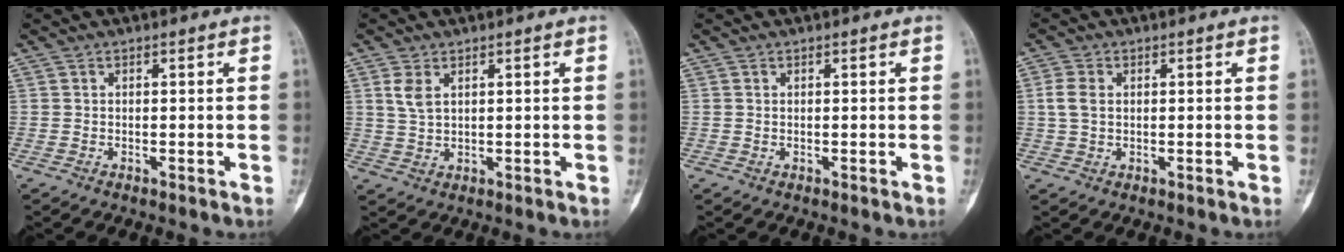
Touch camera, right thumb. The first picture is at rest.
{"total": 3.3, "force": [1.4, 1.8, 2.4], "torque": [-0.048, 0.000, 0.036]}
{"total": 0.0}
{"total": 3.3, "force": [0.3, 2.3, 2.4], "torque": [-0.053, 0.006, 0.004]}